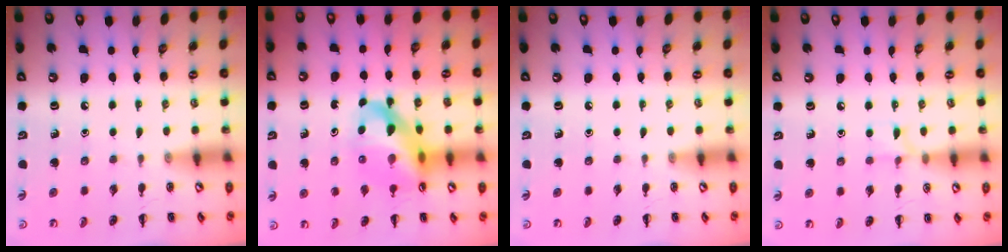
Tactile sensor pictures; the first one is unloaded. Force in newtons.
{"total": 13.8, "press": 13.3, "slide": 3.5}
{"total": 0.0}
{"total": 5.2, "press": 4.9, "slide": 1.6}